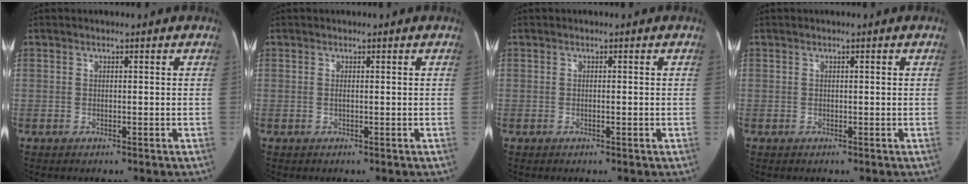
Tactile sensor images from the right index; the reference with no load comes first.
{"total": 0.6, "force": [0.0, 0.2, 0.5], "torque": [-0.013, 0.000, 0.000]}
{"total": 0.7, "force": [-0.2, 0.2, 0.7], "torque": [-0.014, 0.004, -0.002]}
{"total": 0.0}